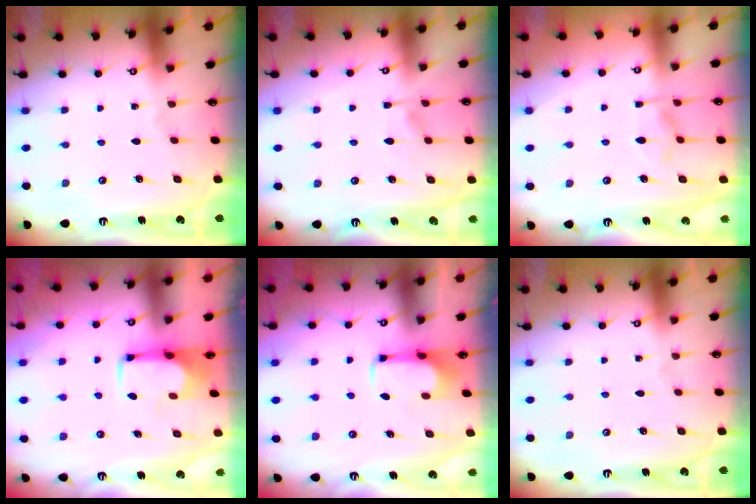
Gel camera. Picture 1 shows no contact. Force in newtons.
{"total": 5.9, "press": 5.8, "slide": 0.7}
{"total": 2.9, "press": 2.6, "slide": 1.3}
{"total": 1.2, "press": 1.1, "slide": 0.5}
{"total": 2.0, "press": 1.9, "slide": 0.4}
{"total": 0.0}